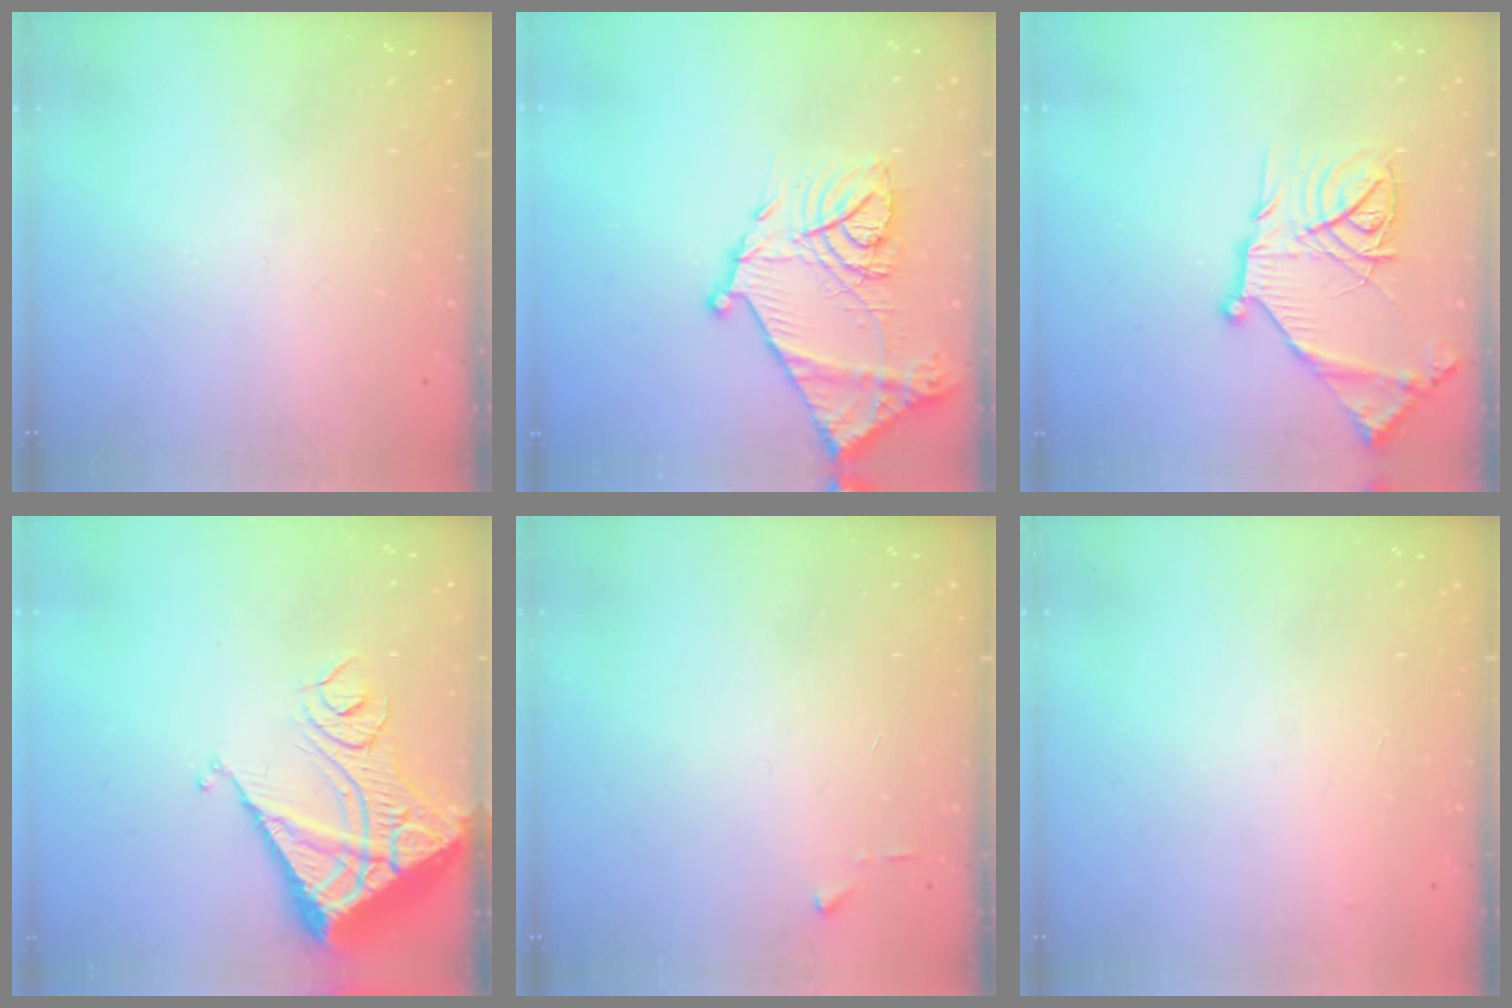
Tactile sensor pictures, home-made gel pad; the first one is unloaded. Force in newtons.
{"total": 18.6, "press": 18.5, "slide": 1.9}
{"total": 20.2, "press": 20.1, "slide": 1.9}
{"total": 13.8, "press": 13.7, "slide": 1.9}
{"total": 3.2, "press": 3.2, "slide": 0.4}
{"total": 2.9, "press": 2.9, "slide": 0.1}